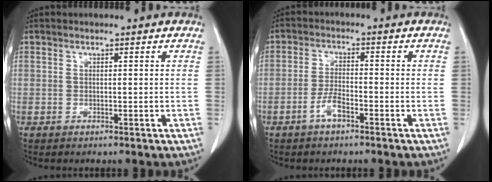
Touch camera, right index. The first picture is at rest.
{"total": 3.5, "force": [-2.1, 0.8, 2.6], "torque": [-0.052, 0.003, -0.042]}